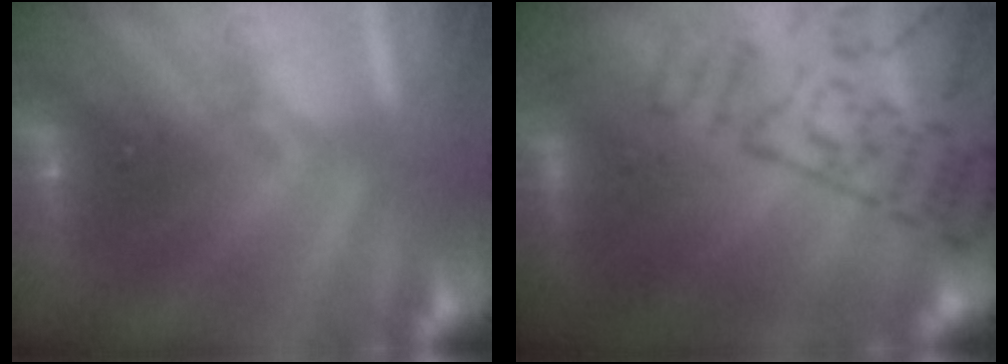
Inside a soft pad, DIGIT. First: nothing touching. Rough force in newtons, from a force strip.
{"total": 7.5}